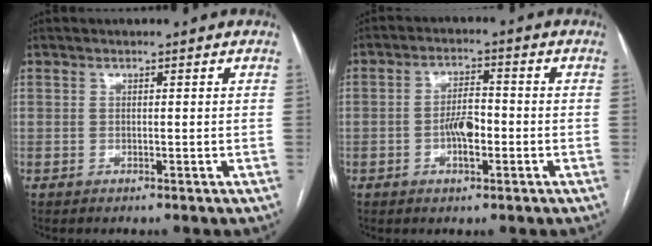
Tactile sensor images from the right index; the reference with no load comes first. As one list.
[{"total": 5.0, "force": [-1.3, 1.9, 4.4], "torque": [-0.084, 0.007, -0.023]}]